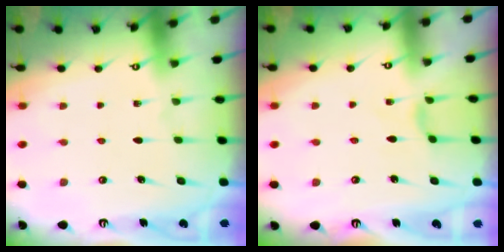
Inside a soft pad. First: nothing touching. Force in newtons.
{"total": 2.0, "press": 1.9, "slide": 0.6}